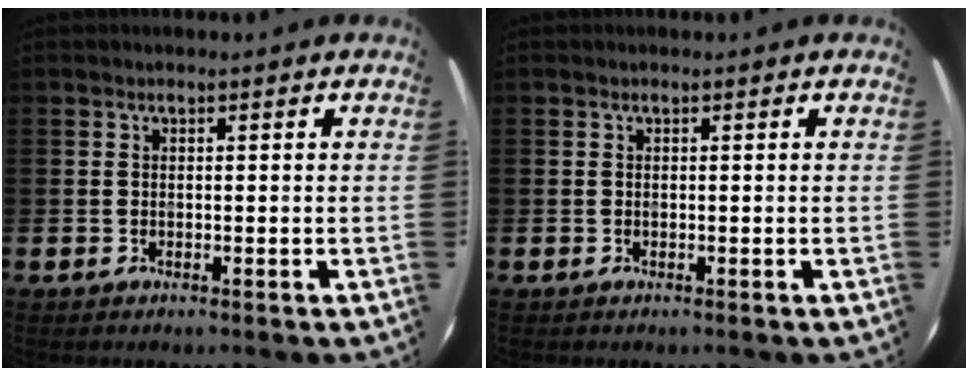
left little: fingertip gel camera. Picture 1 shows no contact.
{"total": 0.0}